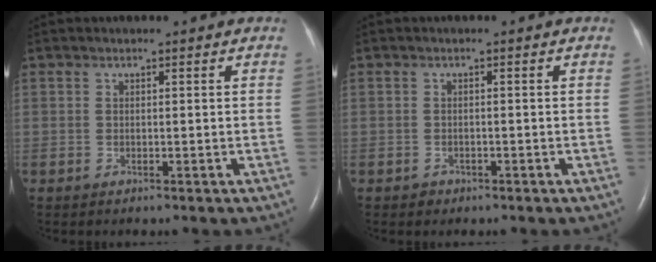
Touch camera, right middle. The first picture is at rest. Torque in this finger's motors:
{"motor_torque": [-0.07, 0.15, -0.03, -0.01]}